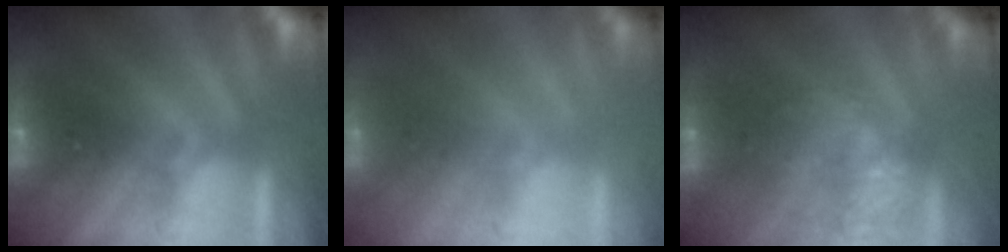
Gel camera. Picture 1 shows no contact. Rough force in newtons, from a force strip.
{"total": 2.5}
{"total": 7.3}